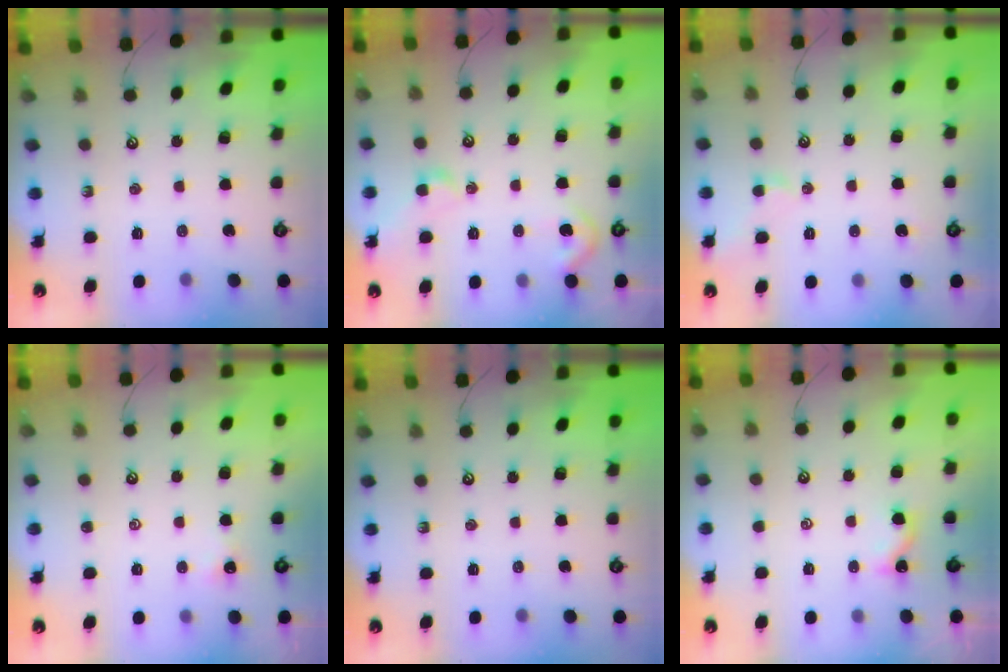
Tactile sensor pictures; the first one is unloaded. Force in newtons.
{"total": 5.8, "press": 5.7, "slide": 1.1}
{"total": 0.7, "press": 0.7, "slide": 0.2}
{"total": 0.0}
{"total": 0.0}
{"total": 1.1, "press": 1.0, "slide": 0.5}